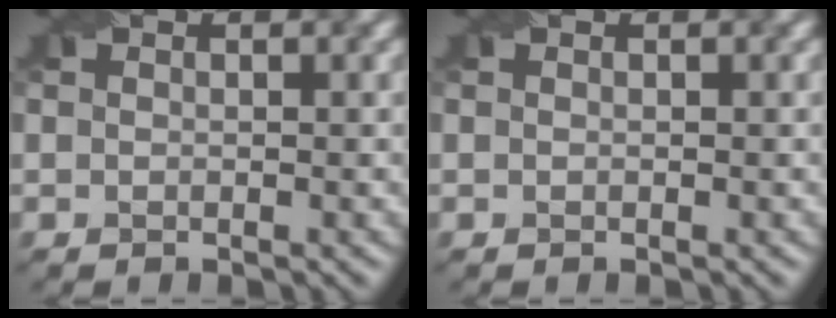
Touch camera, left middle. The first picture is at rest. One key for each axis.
{"total": 0.0}